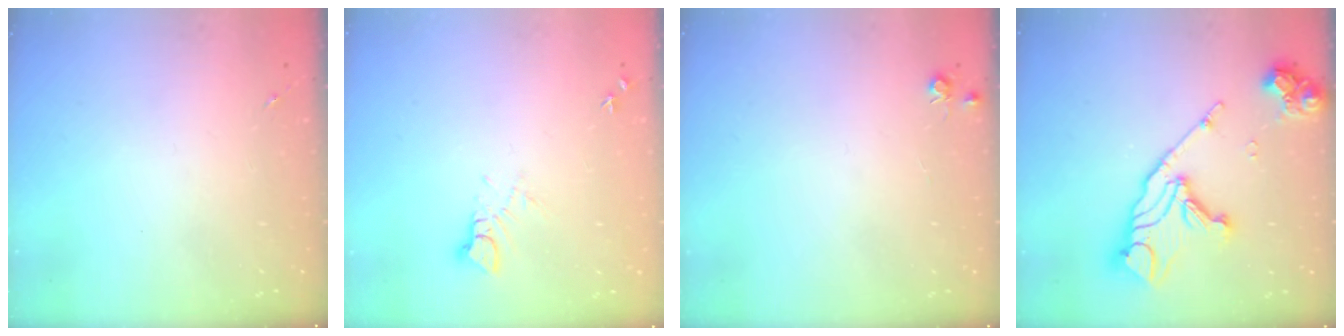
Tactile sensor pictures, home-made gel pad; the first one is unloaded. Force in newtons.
{"total": 5.9, "press": 5.9, "slide": 0.6}
{"total": 5.4, "press": 5.3, "slide": 0.7}
{"total": 19.5, "press": 19.4, "slide": 2.1}